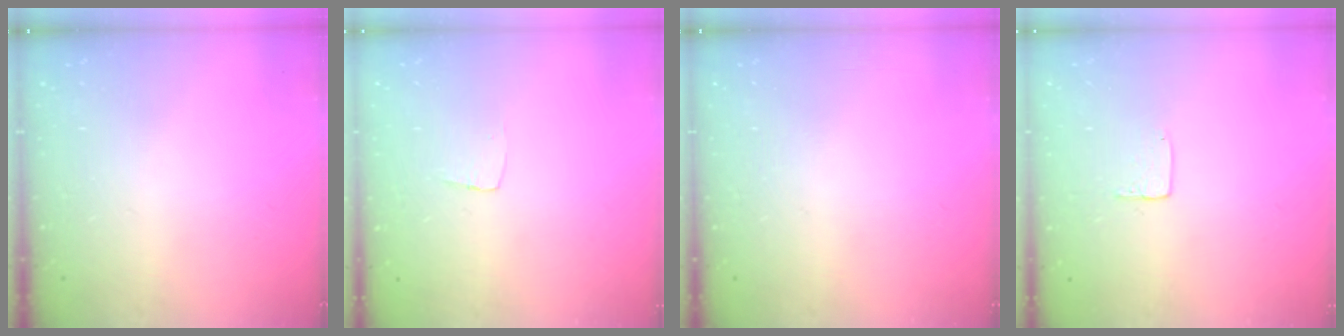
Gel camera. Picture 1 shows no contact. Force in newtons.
{"total": 3.3, "press": 3.3, "slide": 0.2}
{"total": 0.0}
{"total": 3.9, "press": 3.9, "slide": 0.1}